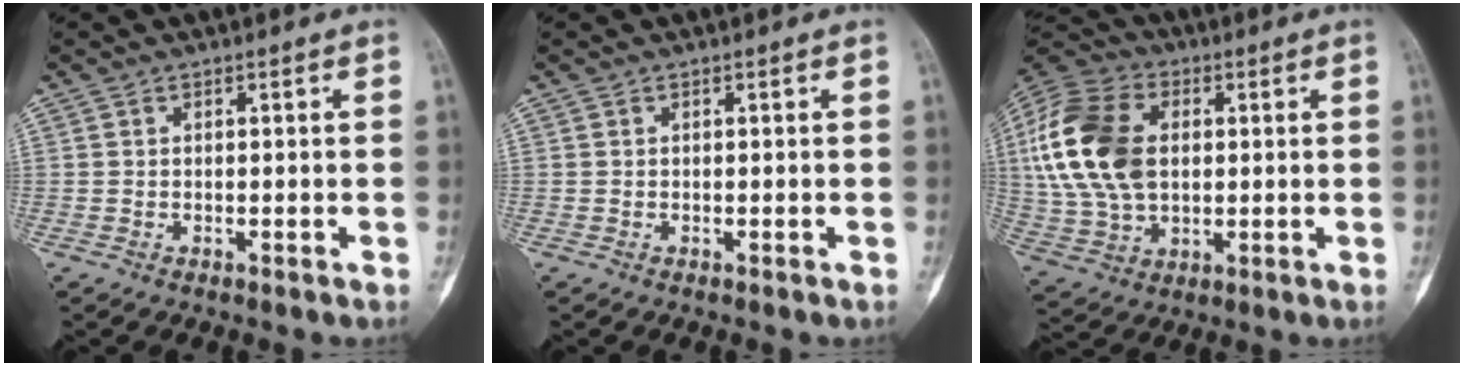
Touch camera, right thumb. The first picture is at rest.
{"total": 0.0}
{"total": 20.4, "force": [2.7, 13.5, 15.1], "torque": [-0.311, 0.007, 0.050]}